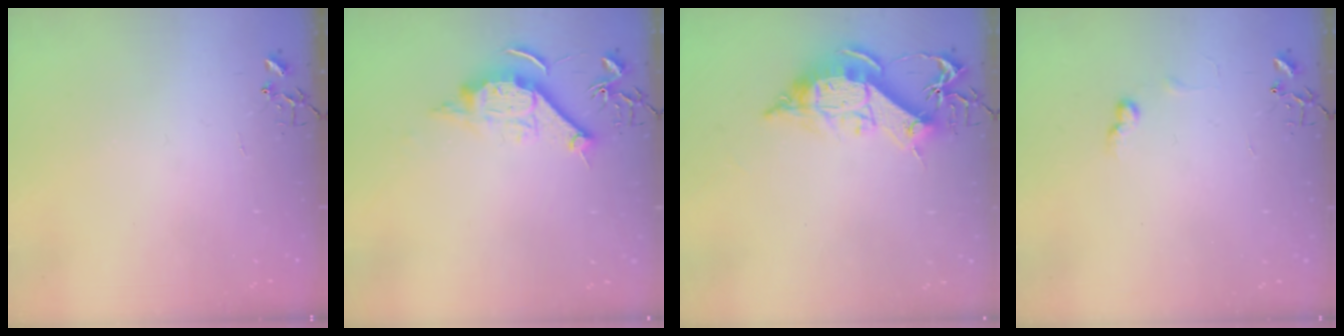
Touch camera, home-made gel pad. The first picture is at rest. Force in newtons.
{"total": 10.7, "press": 10.7, "slide": 1.1}
{"total": 13.0, "press": 12.9, "slide": 1.5}
{"total": 5.5, "press": 5.5, "slide": 0.8}